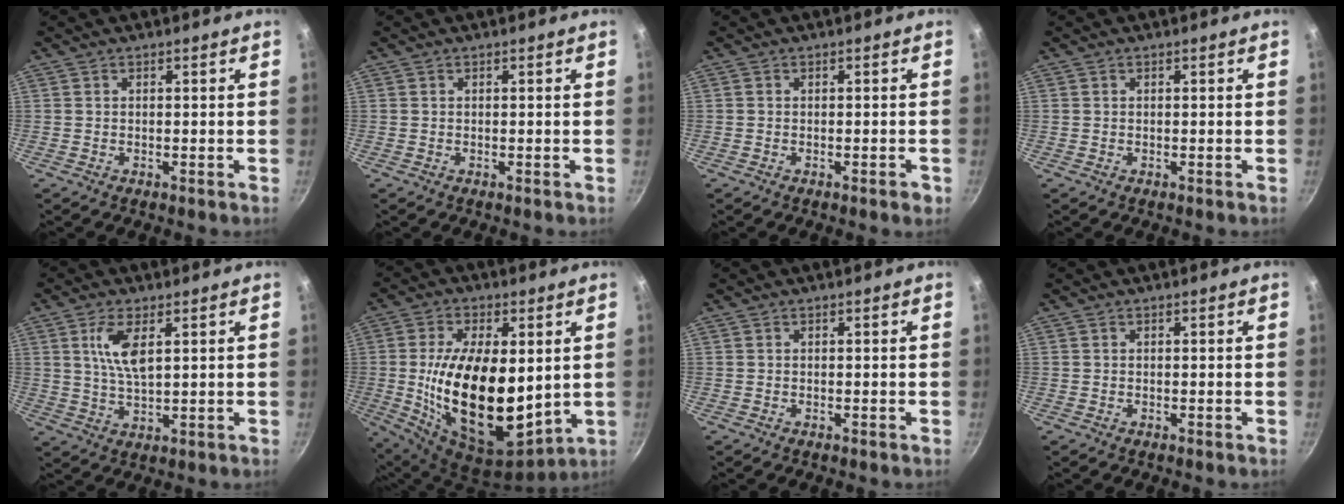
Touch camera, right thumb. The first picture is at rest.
{"total": 0.0}
{"total": 1.5, "force": [-0.8, 0.5, 1.2], "torque": [-0.019, 0.008, -0.012]}
{"total": 0.0}
{"total": 7.1, "force": [2.4, 2.8, 6.0], "torque": [-0.114, -0.013, 0.051]}
{"total": 23.2, "force": [1.3, 12.2, 19.7], "torque": [-0.344, -0.029, 0.032]}
{"total": 0.0}
{"total": 0.0}